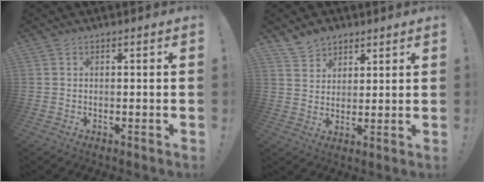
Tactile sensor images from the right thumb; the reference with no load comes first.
{"total": 6.7, "force": [5.1, 4.2, 1.0], "torque": [-0.021, -0.031, 0.099]}